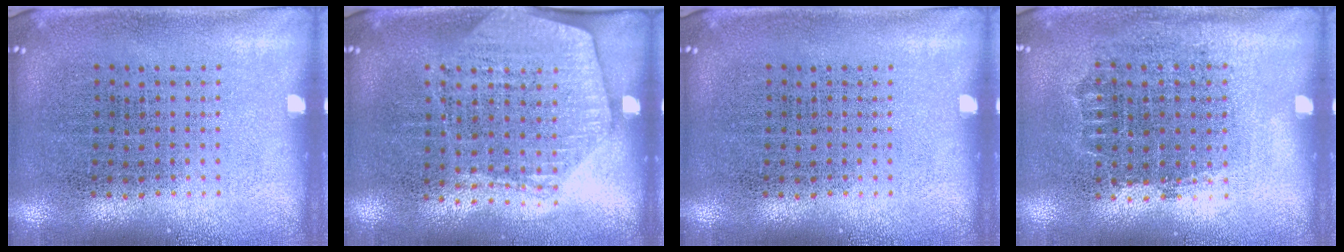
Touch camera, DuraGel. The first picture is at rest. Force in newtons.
{"total": 1.6, "press": 1.4, "slide": 0.7}
{"total": 0.0}
{"total": 0.8, "press": 0.8, "slide": 0.3}